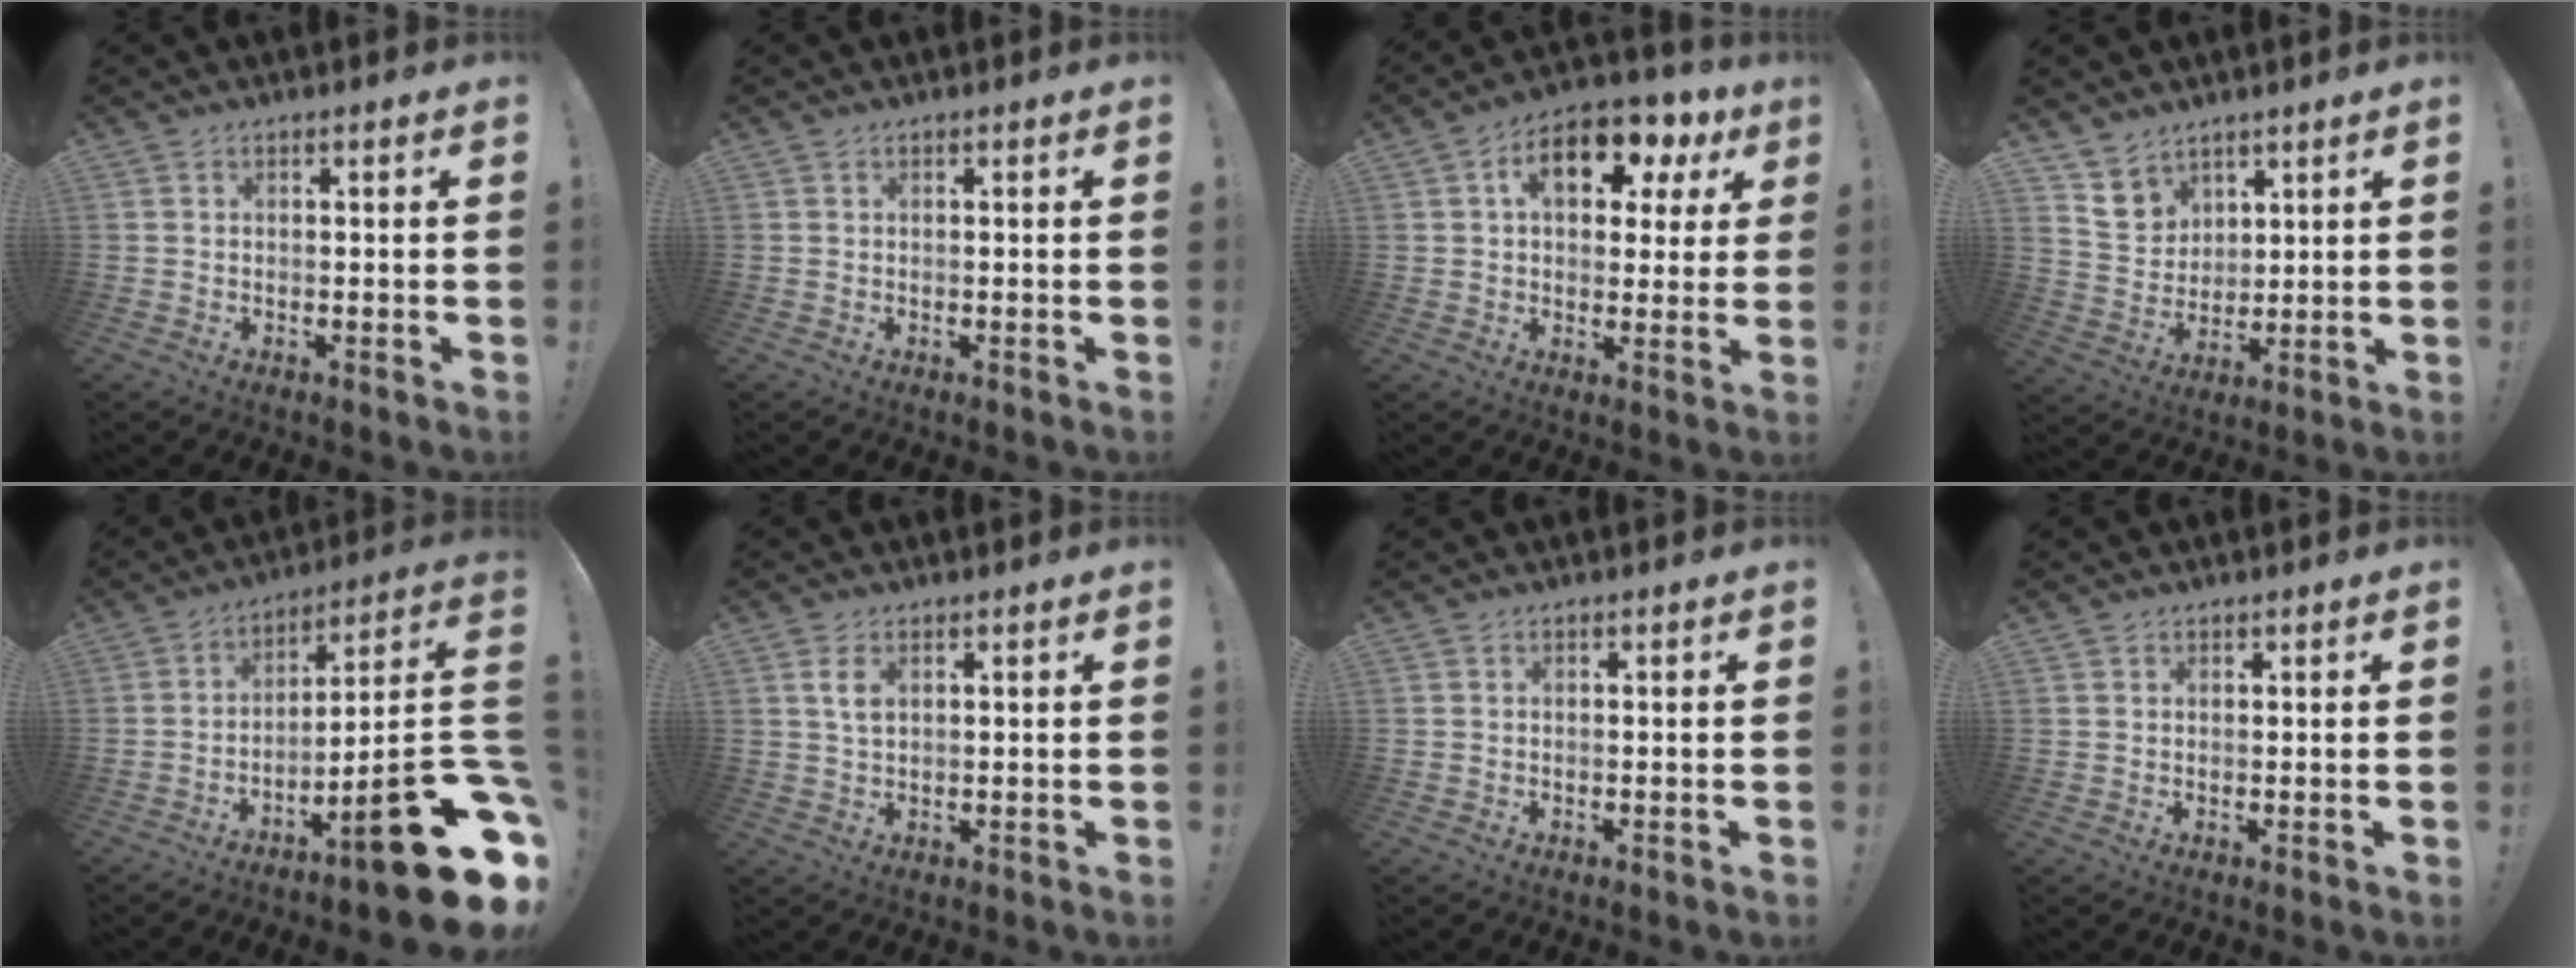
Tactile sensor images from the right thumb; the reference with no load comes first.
{"total": 0.0}
{"total": 13.6, "force": [5.3, 7.8, 9.7], "torque": [-0.134, -0.016, 0.089]}
{"total": 8.6, "force": [6.3, 5.7, 1.1], "torque": [-0.013, -0.049, 0.125]}
{"total": 21.1, "force": [-10.2, 3.2, 18.2], "torque": [-0.233, 0.039, -0.162]}
{"total": 3.6, "force": [1.3, 1.8, 2.8], "torque": [-0.044, -0.002, 0.022]}
{"total": 0.0}
{"total": 0.8, "force": [0.7, 0.3, -0.1], "torque": [0.010, -0.004, 0.013]}